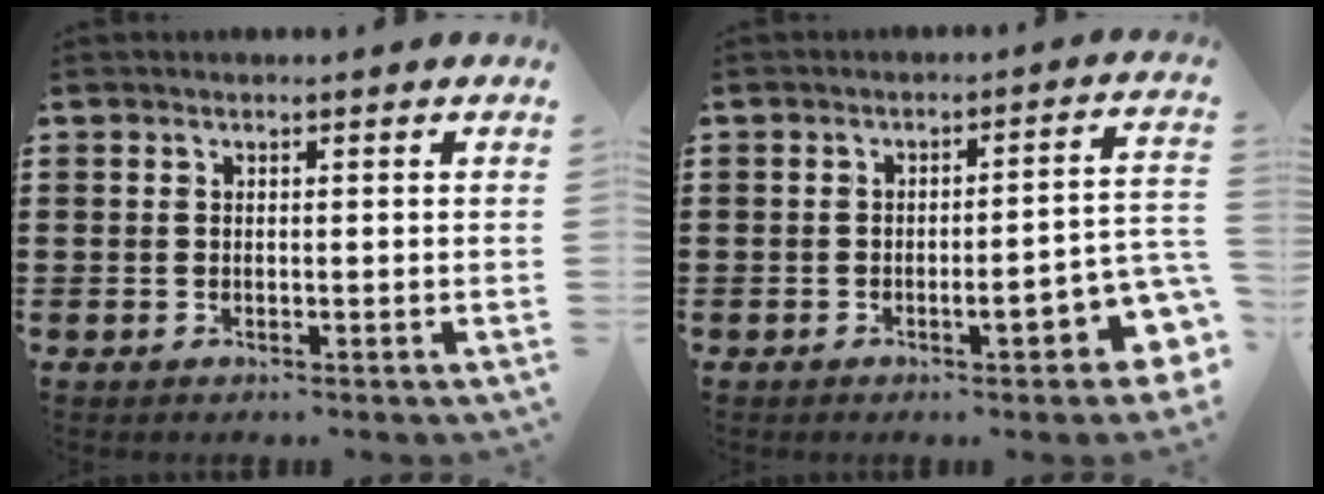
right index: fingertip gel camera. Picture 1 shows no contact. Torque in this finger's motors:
{"motor_torque": [0.40, -0.07, 0.22, 0.06]}